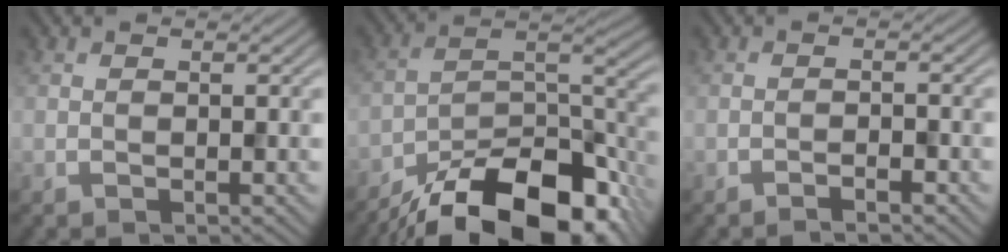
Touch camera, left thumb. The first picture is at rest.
{"total": 18.9, "force": [-14.4, 7.2, 9.9], "torque": [-0.186, -0.037, -0.210]}
{"total": 1.5, "force": [-1.2, 0.1, 0.8], "torque": [-0.011, 0.003, -0.023]}